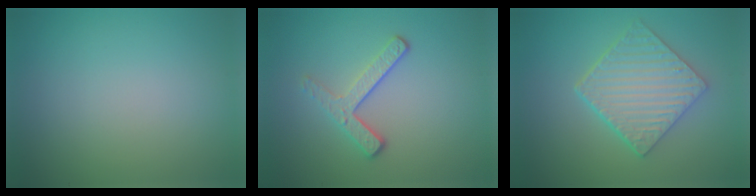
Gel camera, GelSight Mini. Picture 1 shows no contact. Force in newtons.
{"total": 3.0, "press": 2.2, "slide": 2.1}
{"total": 5.3, "press": 4.4, "slide": 2.9}